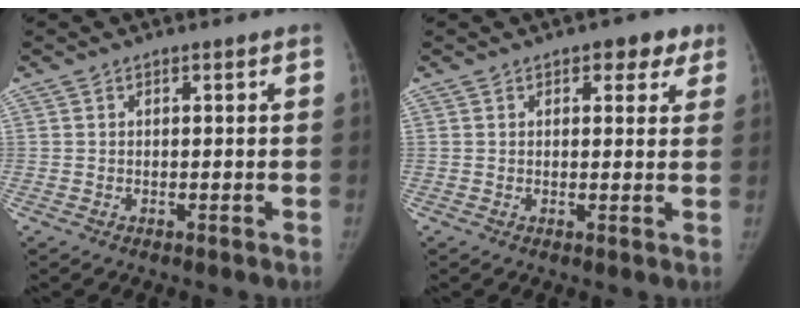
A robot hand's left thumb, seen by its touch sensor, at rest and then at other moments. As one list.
[{"total": 4.6, "force": [2.5, 2.7, 2.7], "torque": [0.002, -0.005, 0.023]}]